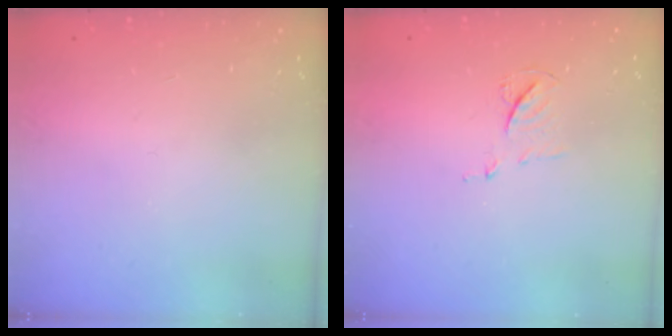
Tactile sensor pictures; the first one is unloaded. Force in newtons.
{"total": 6.1, "press": 6.0, "slide": 0.7}